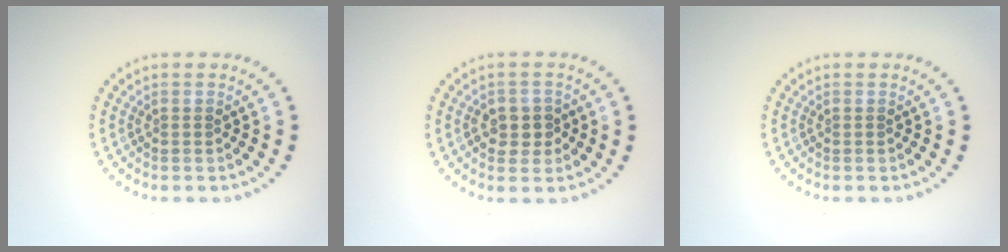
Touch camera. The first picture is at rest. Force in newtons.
{"total": 1.9, "press": 1.8, "slide": 0.2}
{"total": 0.0}